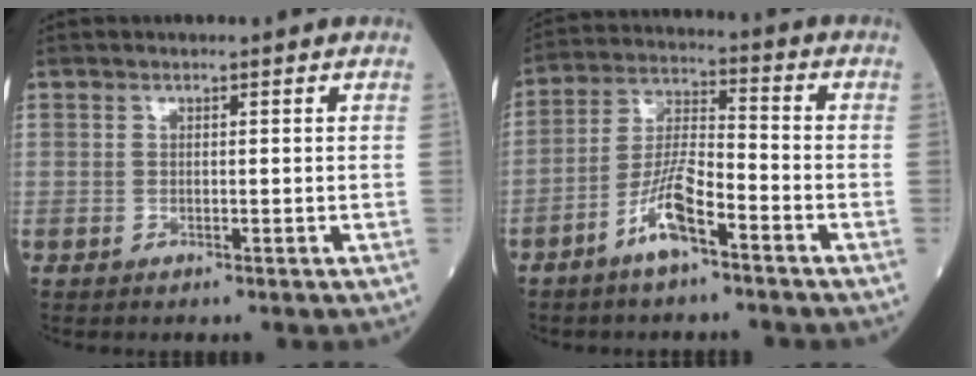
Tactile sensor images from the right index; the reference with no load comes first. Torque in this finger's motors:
{"motor_torque": [1.00, -0.61, 0.51, 0.18]}